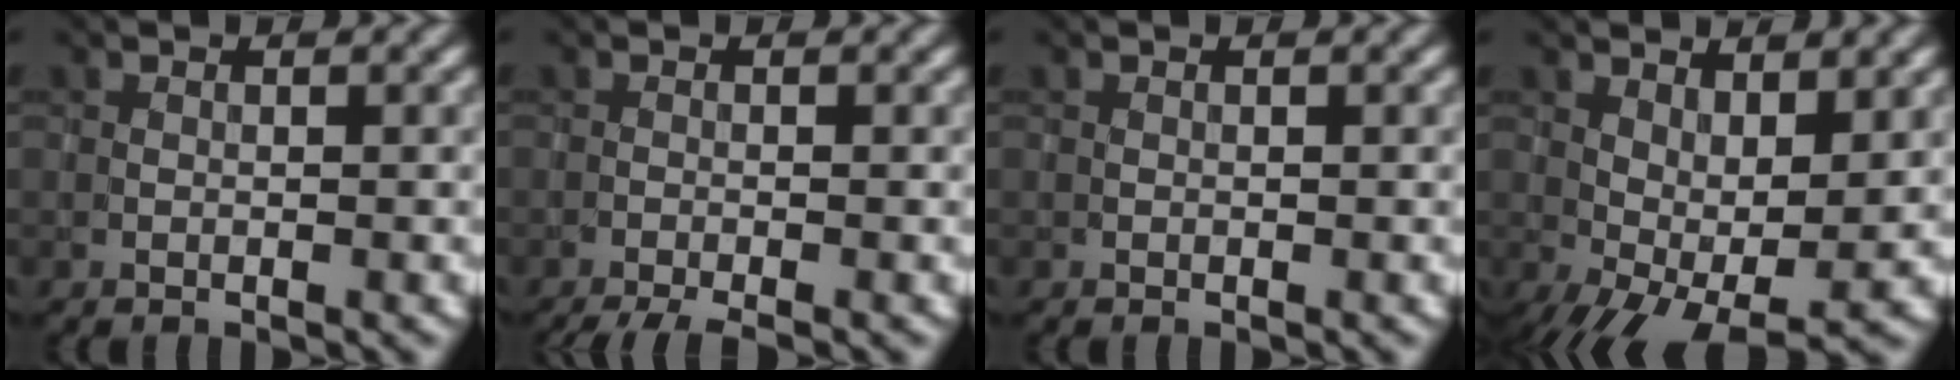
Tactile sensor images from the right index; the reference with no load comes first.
{"total": 3.3, "force": [-2.6, 0.5, 1.9], "torque": [-0.029, -0.007, -0.049]}
{"total": 0.0}
{"total": 6.4, "force": [0.1, 2.8, 5.7], "torque": [-0.098, -0.003, 0.009]}